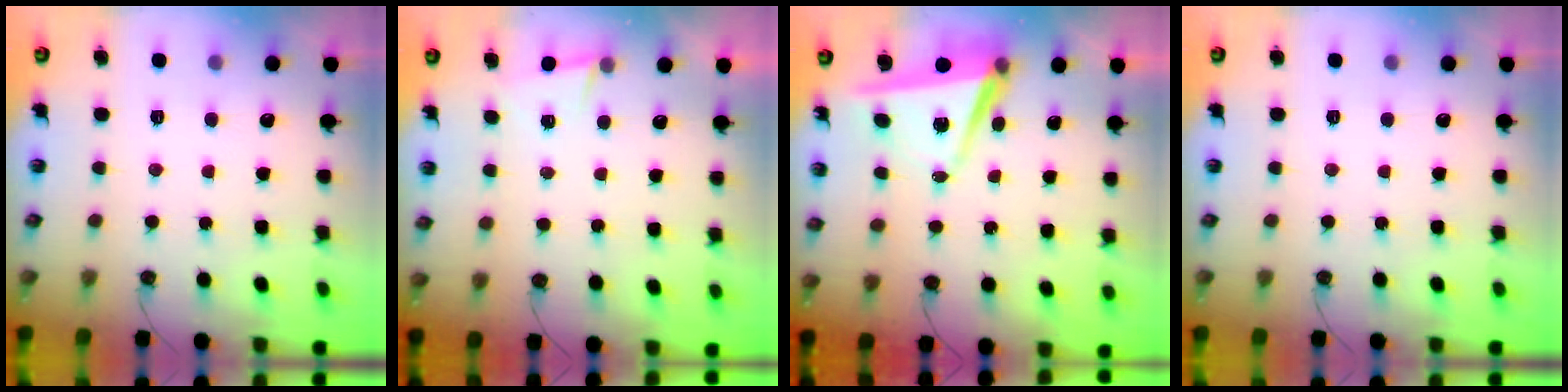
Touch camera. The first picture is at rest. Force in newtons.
{"total": 2.7, "press": 2.6, "slide": 1.0}
{"total": 6.6, "press": 5.3, "slide": 3.9}
{"total": 0.0}